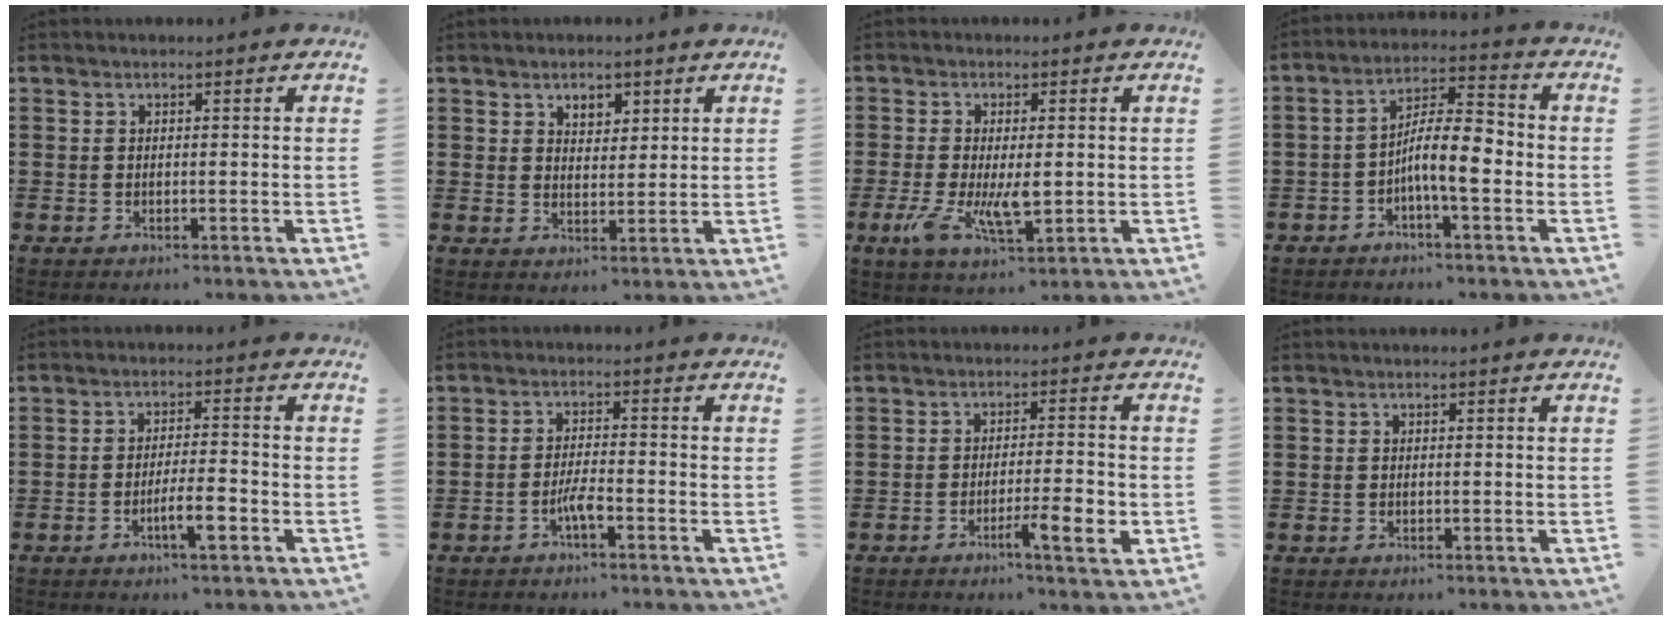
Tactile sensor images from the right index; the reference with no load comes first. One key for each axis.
{"total": 2.9, "fx": 2.0, "fy": 1.8, "fz": 1.2, "tx": -0.022, "ty": 0.003, "tz": 0.035}
{"total": 7.0, "fx": -1.0, "fy": 2.7, "fz": 6.3, "tx": -0.128, "ty": -0.007, "tz": -0.014}
{"total": 8.1, "fx": -1.8, "fy": 1.9, "fz": 7.6, "tx": -0.138, "ty": 0.005, "tz": -0.034}
{"total": 4.9, "fx": -2.3, "fy": 0.8, "fz": 4.2, "tx": -0.077, "ty": -0.002, "tz": -0.043}
{"total": 3.2, "fx": -1.8, "fy": 0.7, "fz": 2.5, "tx": -0.058, "ty": -0.003, "tz": -0.037}
{"total": 6.2, "fx": -2.7, "fy": 0.8, "fz": 5.6, "tx": -0.084, "ty": -0.006, "tz": -0.041}
{"total": 0.0}